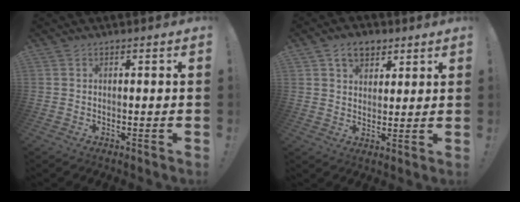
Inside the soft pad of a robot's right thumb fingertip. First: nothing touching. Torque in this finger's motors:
{"motor_torque": [0.32, -0.16, 0.12, 0.04, 0.16]}